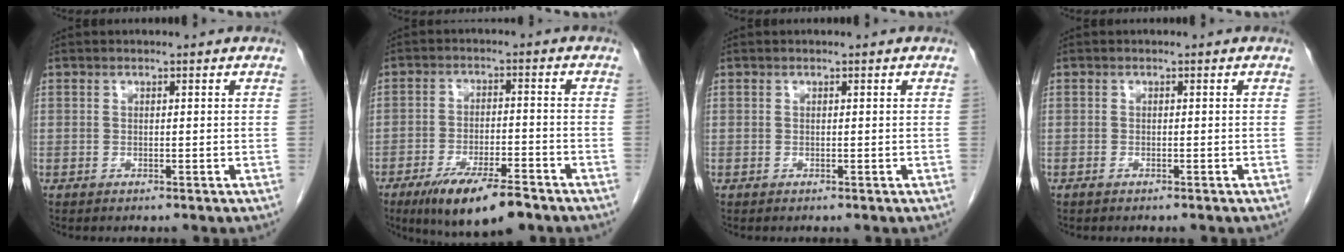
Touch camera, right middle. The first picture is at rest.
{"total": 10.8, "force": [-7.5, 2.2, 7.5], "torque": [-0.126, -0.019, -0.123]}
{"total": 0.0}
{"total": 0.8, "force": [-0.6, 0.1, 0.4], "torque": [-0.012, -0.002, -0.009]}